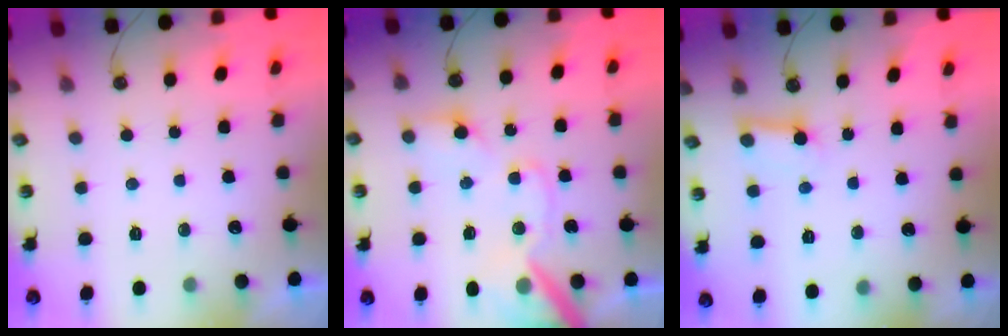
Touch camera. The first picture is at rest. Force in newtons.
{"total": 14.8, "press": 14.6, "slide": 2.3}
{"total": 4.0, "press": 4.0, "slide": 0.3}